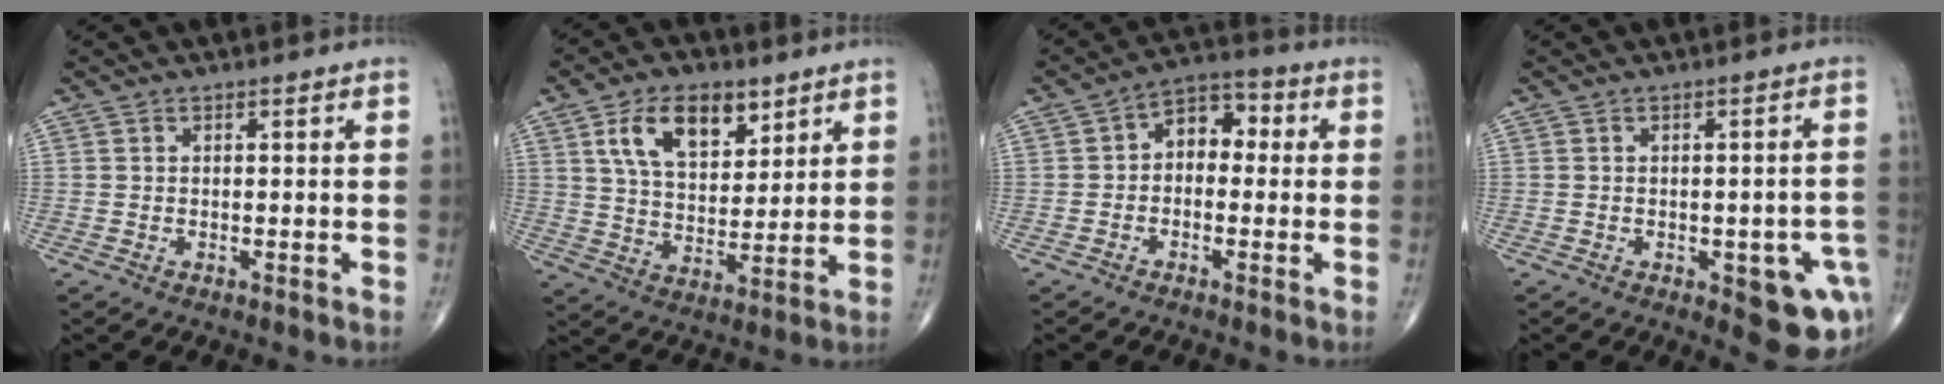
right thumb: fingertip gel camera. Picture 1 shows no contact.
{"total": 13.1, "force": [6.4, 7.3, 8.7], "torque": [-0.120, -0.027, 0.120]}
{"total": 7.2, "force": [0.3, 4.9, 5.2], "torque": [-0.046, 0.028, -0.012]}
{"total": 10.1, "force": [-3.7, 4.1, 8.4], "torque": [-0.065, 0.010, -0.038]}